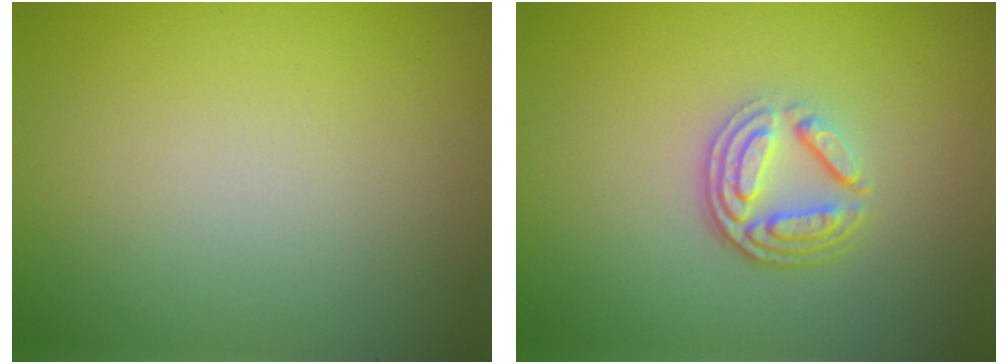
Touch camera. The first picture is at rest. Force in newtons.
{"total": 3.9, "press": 2.8, "slide": 2.7}